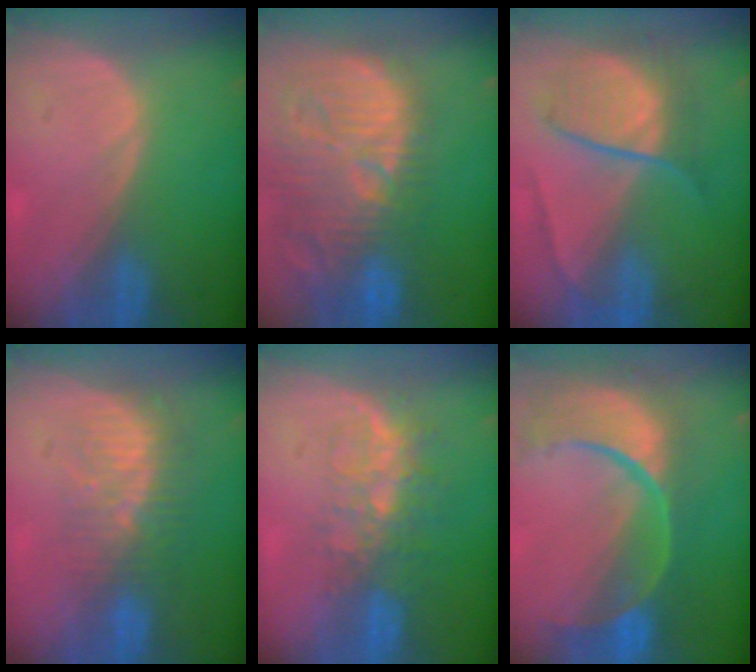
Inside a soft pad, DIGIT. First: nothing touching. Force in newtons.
{"total": 15.1, "press": 13.2, "slide": 7.4}
{"total": 7.5, "press": 7.5, "slide": 0.3}
{"total": 8.5, "press": 7.4, "slide": 4.1}
{"total": 8.3, "press": 6.8, "slide": 4.7}
{"total": 13.6, "press": 10.9, "slide": 8.2}